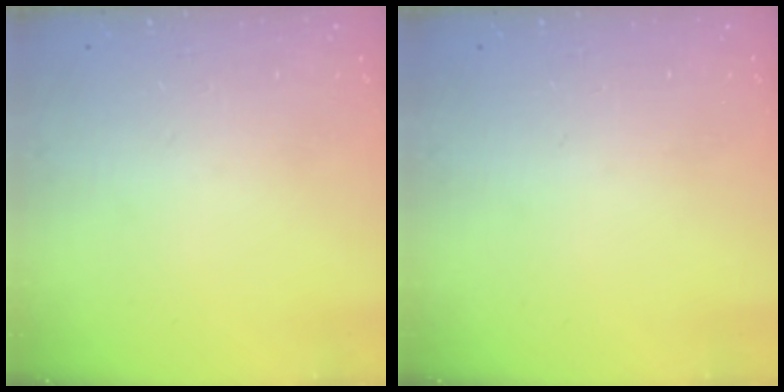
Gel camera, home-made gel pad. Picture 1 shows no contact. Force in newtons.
{"total": 0.0}